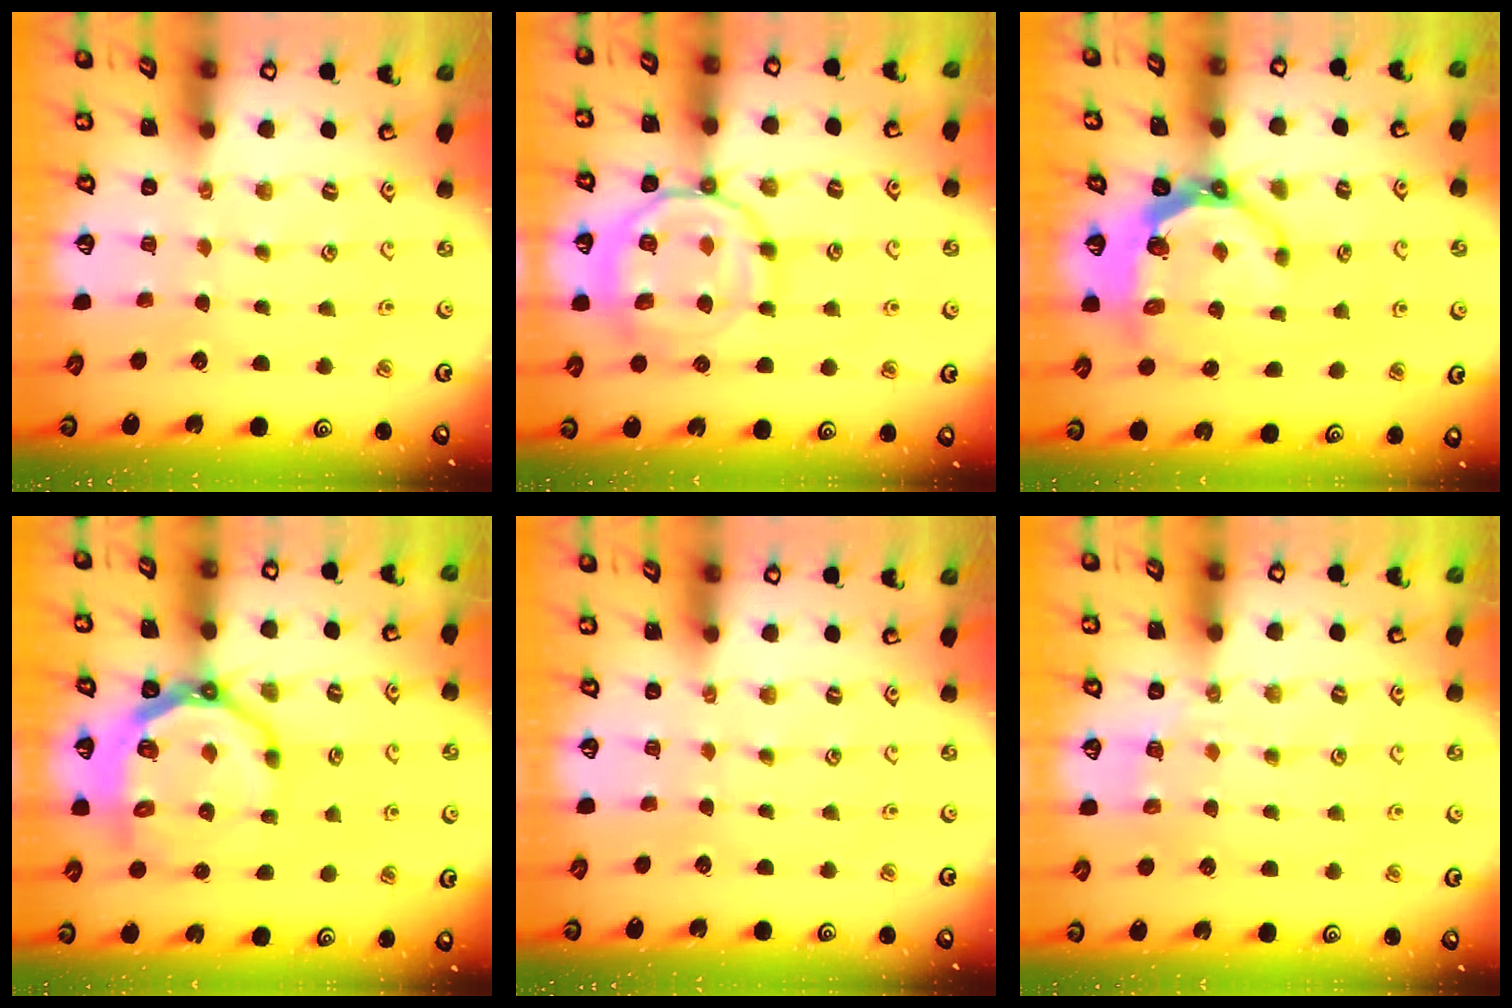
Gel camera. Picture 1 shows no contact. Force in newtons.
{"total": 15.3, "press": 15.3, "slide": 1.4}
{"total": 7.8, "press": 6.7, "slide": 3.9}
{"total": 14.4, "press": 13.9, "slide": 3.9}
{"total": 0.0}
{"total": 3.9, "press": 3.7, "slide": 1.2}